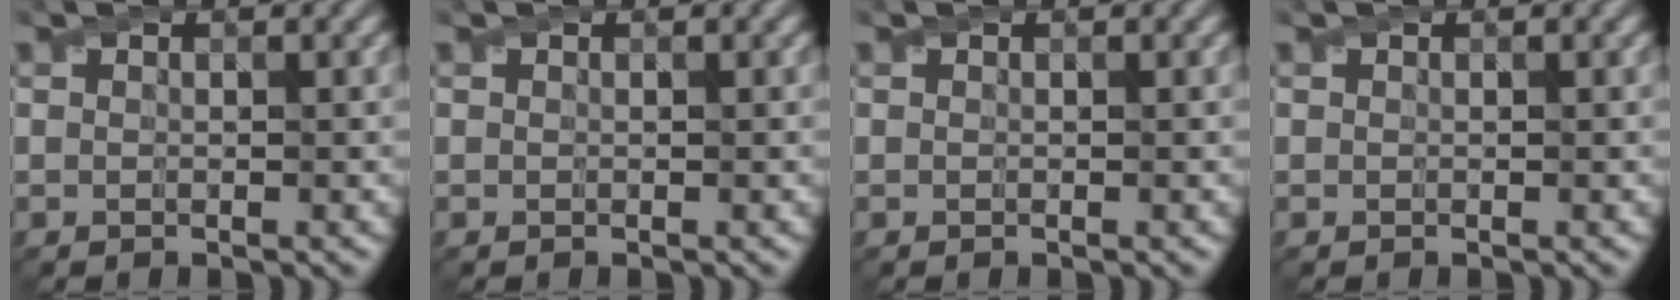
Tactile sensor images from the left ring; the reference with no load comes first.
{"total": 0.0}
{"total": 0.0}
{"total": 0.0}